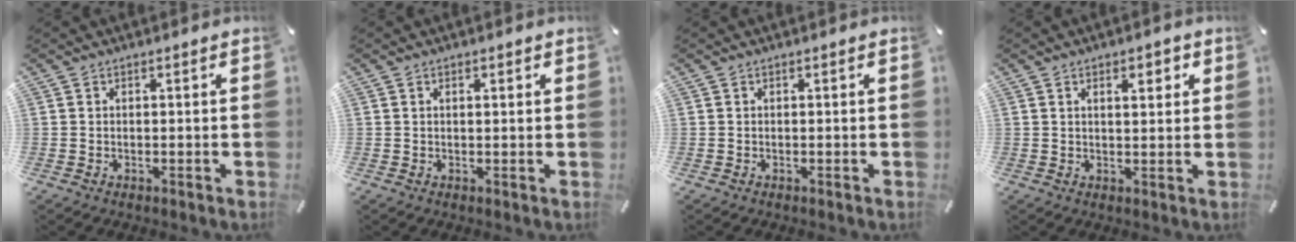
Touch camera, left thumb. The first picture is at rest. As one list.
[{"total": 1.0, "force": [0.4, 0.5, 0.7], "torque": [-0.015, 0.003, 0.007]}, {"total": 0.0}, {"total": 3.7, "force": [1.7, 1.7, 2.9], "torque": [-0.045, 0.000, 0.022]}]